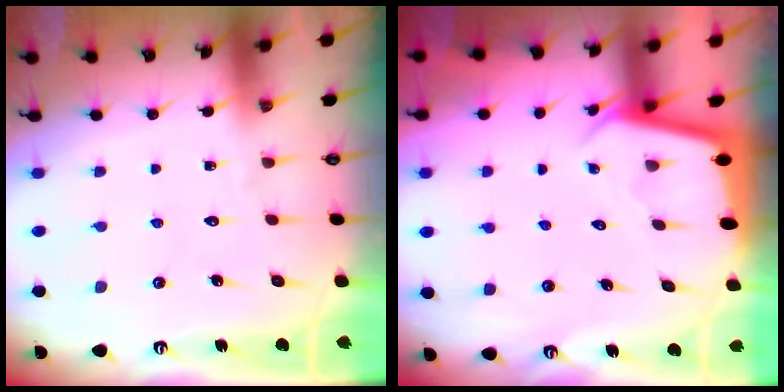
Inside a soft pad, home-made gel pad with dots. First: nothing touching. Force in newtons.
{"total": 2.4, "press": 2.4, "slide": 0.1}